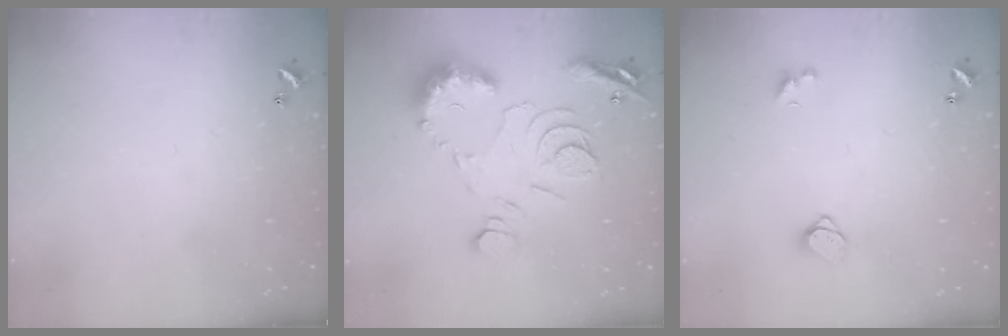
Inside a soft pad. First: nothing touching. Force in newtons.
{"total": 11.6, "press": 11.5, "slide": 1.2}
{"total": 1.6, "press": 1.5, "slide": 0.3}